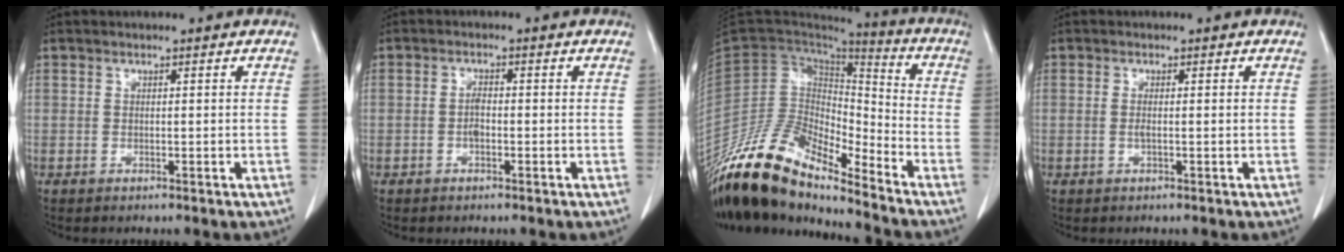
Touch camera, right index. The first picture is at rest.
{"total": 1.6, "force": [-0.5, 0.7, 1.4], "torque": [-0.023, 0.006, -0.008]}
{"total": 17.2, "force": [-14.8, 4.2, 7.8], "torque": [-0.130, 0.031, -0.275]}
{"total": 1.0, "force": [0.0, 0.1, 1.0], "torque": [-0.020, 0.001, 0.001]}